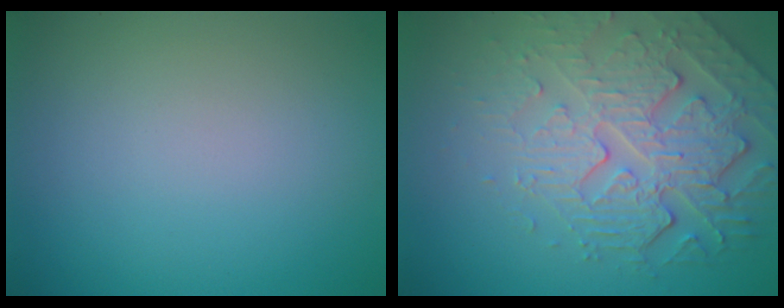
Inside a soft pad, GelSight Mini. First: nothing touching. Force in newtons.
{"total": 5.0, "press": 4.5, "slide": 2.1}